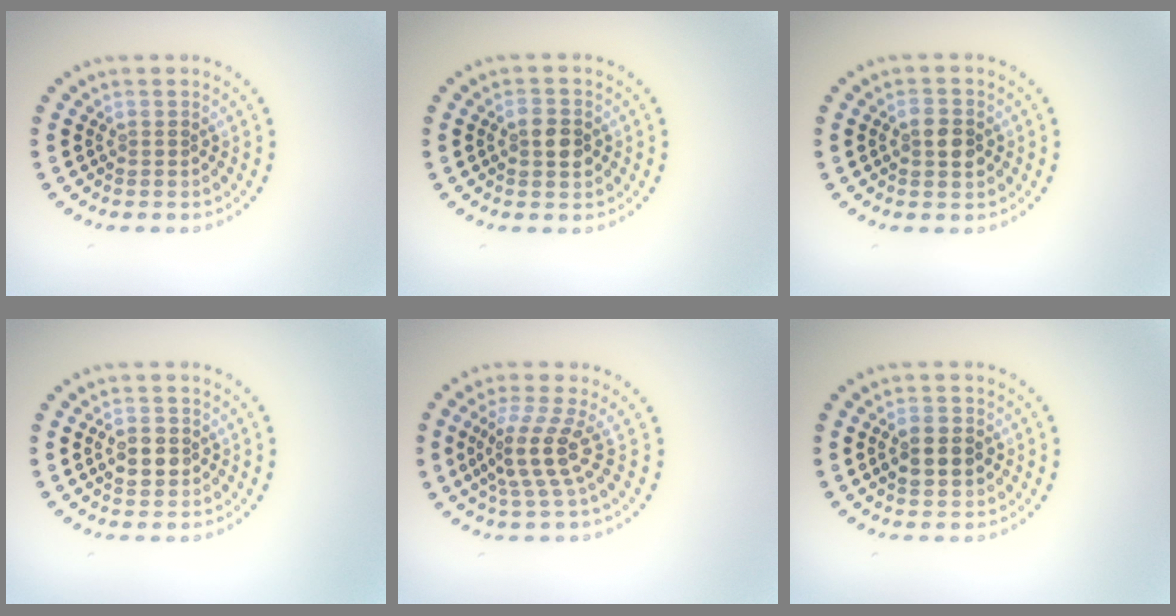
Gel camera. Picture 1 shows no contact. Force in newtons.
{"total": 2.6, "press": 2.6, "slide": 0.1}
{"total": 2.6, "press": 2.6, "slide": 0.1}
{"total": 3.0, "press": 3.0, "slide": 0.2}
{"total": 4.0, "press": 2.9, "slide": 2.7}
{"total": 3.3, "press": 3.3, "slide": 0.1}